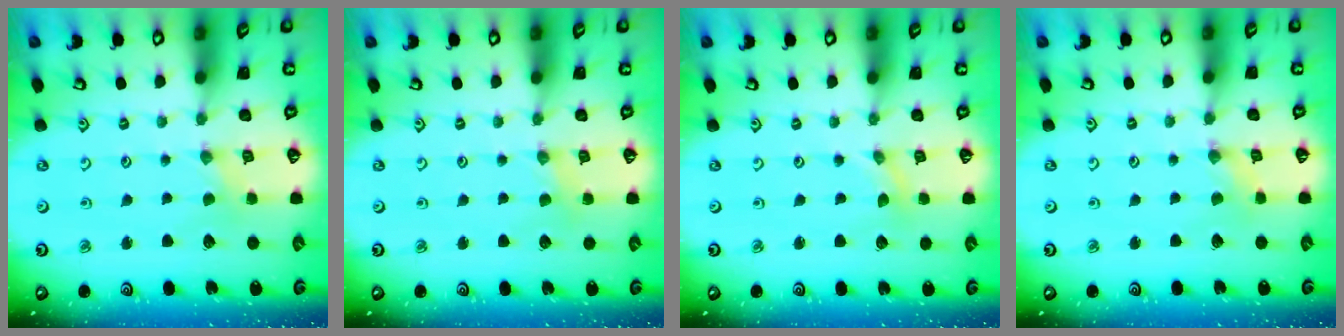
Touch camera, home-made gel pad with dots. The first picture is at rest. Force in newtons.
{"total": 1.5, "press": 1.4, "slide": 0.3}
{"total": 0.0}
{"total": 0.9, "press": 0.9, "slide": 0.3}